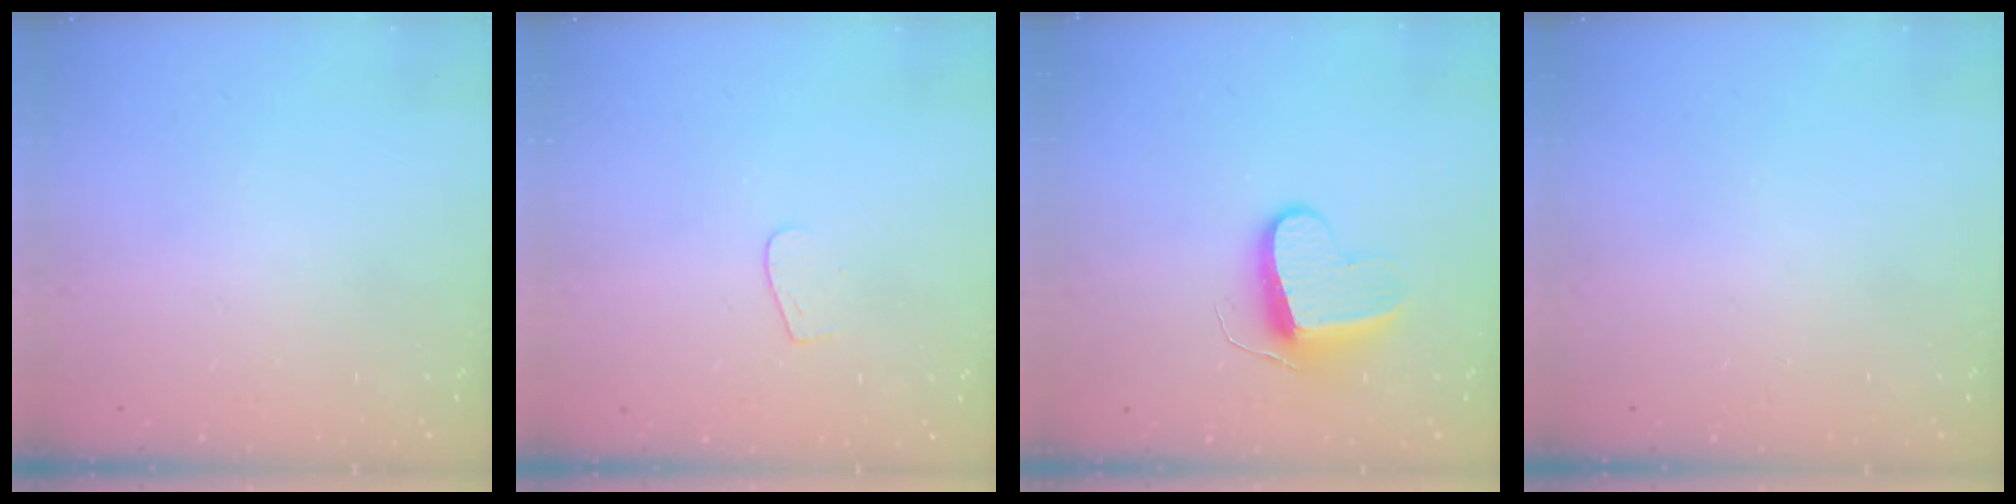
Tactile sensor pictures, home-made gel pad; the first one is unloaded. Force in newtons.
{"total": 3.9, "press": 3.9, "slide": 0.4}
{"total": 9.2, "press": 9.2, "slide": 0.4}
{"total": 0.0}